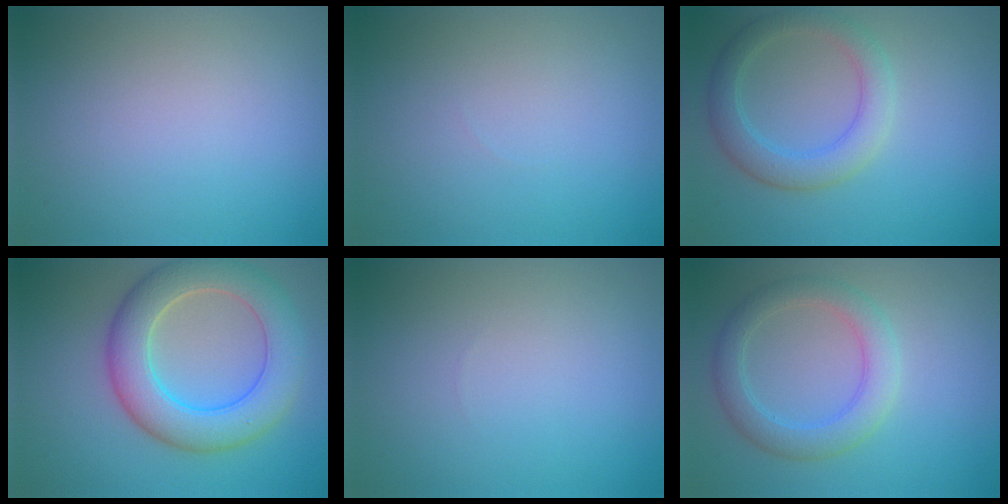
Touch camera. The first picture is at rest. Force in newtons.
{"total": 0.5, "press": 0.5, "slide": 0.0}
{"total": 3.8, "press": 3.8, "slide": 0.2}
{"total": 7.8, "press": 7.7, "slide": 0.4}
{"total": 0.0}
{"total": 3.7, "press": 3.7, "slide": 0.3}